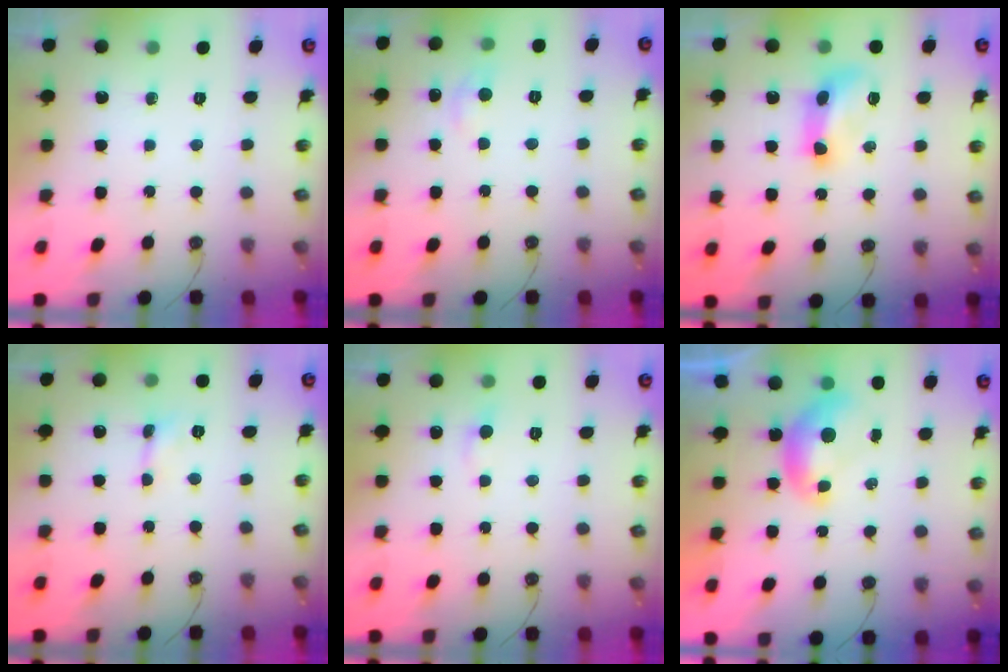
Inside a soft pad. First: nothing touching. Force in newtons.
{"total": 1.0, "press": 0.5, "slide": 0.9}
{"total": 5.5, "press": 5.4, "slide": 1.0}
{"total": 0.0}
{"total": 1.3, "press": 1.2, "slide": 0.4}
{"total": 0.0}